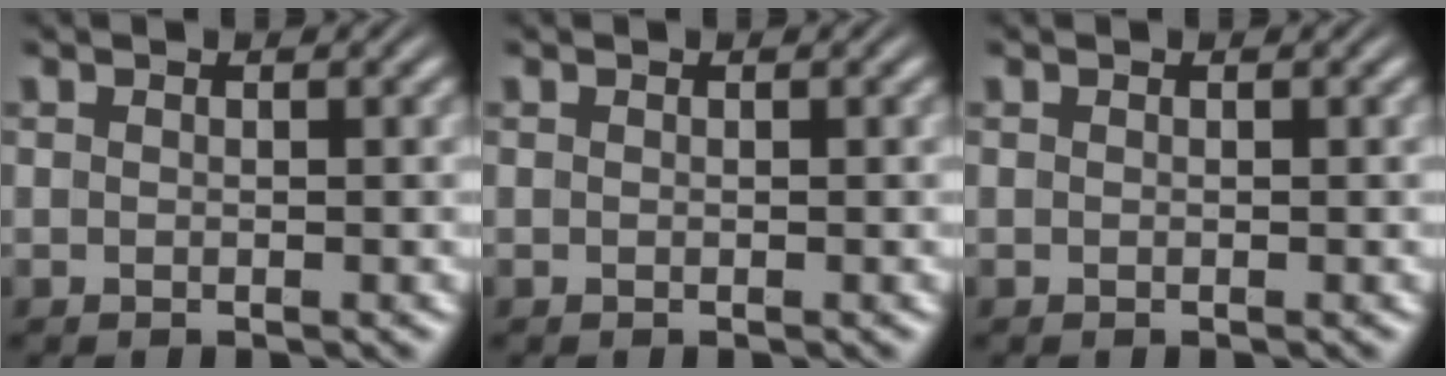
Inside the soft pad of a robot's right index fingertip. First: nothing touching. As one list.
[{"total": 0.0}, {"total": 0.0}]